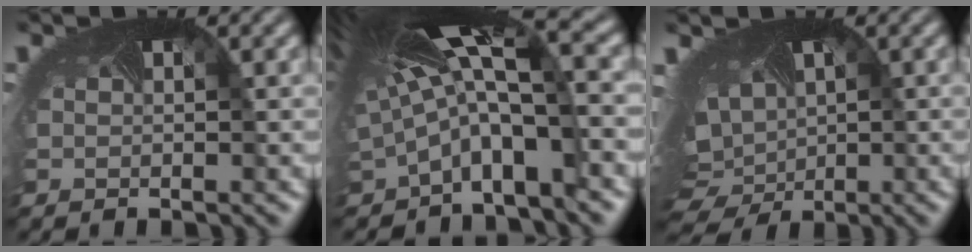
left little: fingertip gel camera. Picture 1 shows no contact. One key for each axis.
{"total": 9.4, "fx": 1.3, "fy": 3.7, "fz": 8.5, "tx": -0.176, "ty": -0.011, "tz": 0.023}
{"total": 12.4, "fx": 0.3, "fy": 8.6, "fz": 8.9, "tx": -0.182, "ty": -0.007, "tz": 0.030}